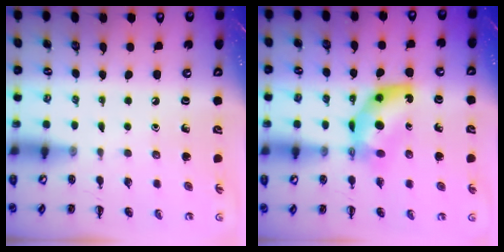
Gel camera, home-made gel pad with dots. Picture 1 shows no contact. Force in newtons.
{"total": 7.8, "press": 7.6, "slide": 1.7}